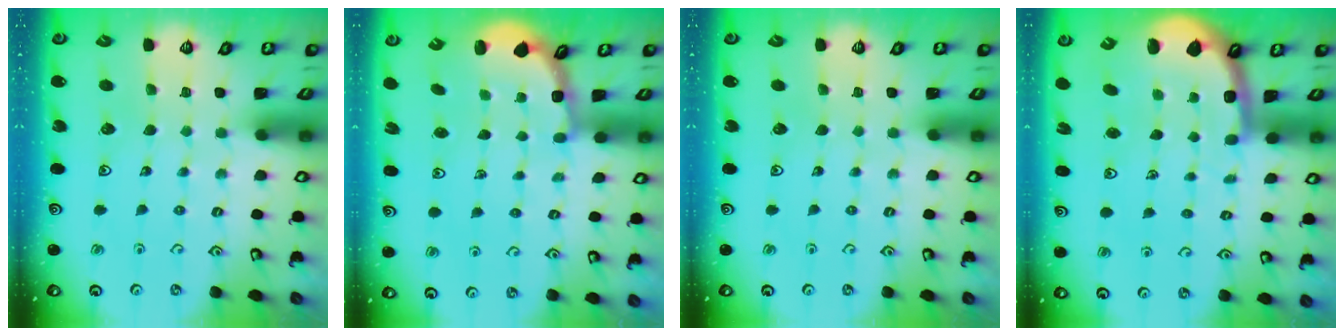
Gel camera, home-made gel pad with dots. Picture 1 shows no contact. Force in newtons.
{"total": 2.8, "press": 2.4, "slide": 1.4}
{"total": 0.0}
{"total": 3.7, "press": 3.2, "slide": 1.8}